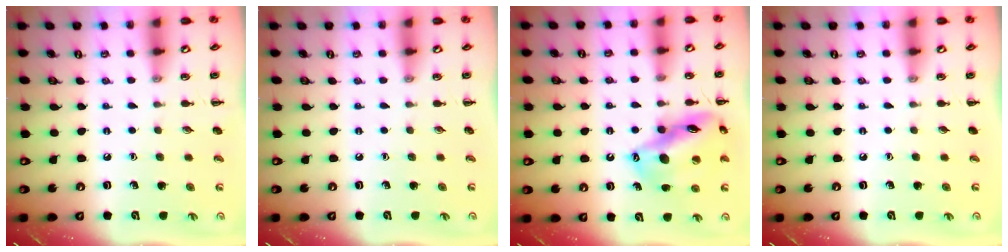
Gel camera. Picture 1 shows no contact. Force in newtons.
{"total": 0.0}
{"total": 16.9, "press": 16.5, "slide": 4.0}
{"total": 0.0}